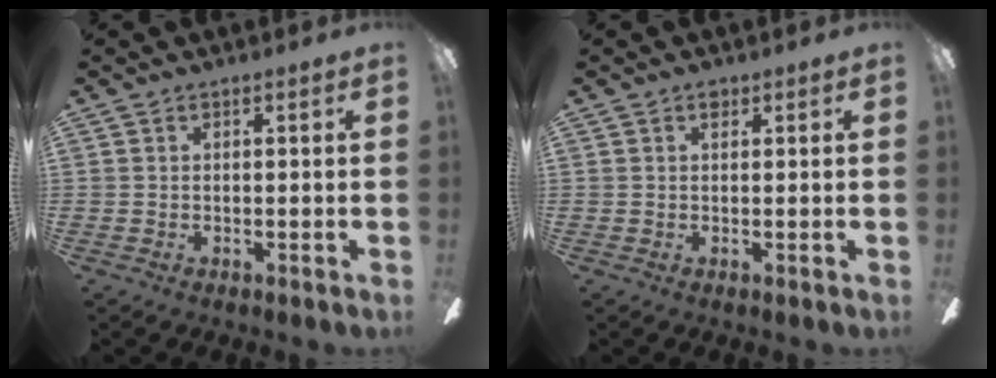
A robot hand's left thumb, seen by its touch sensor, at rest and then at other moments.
{"total": 1.0, "force": [0.6, 0.6, 0.6], "torque": [-0.005, -0.001, 0.008]}